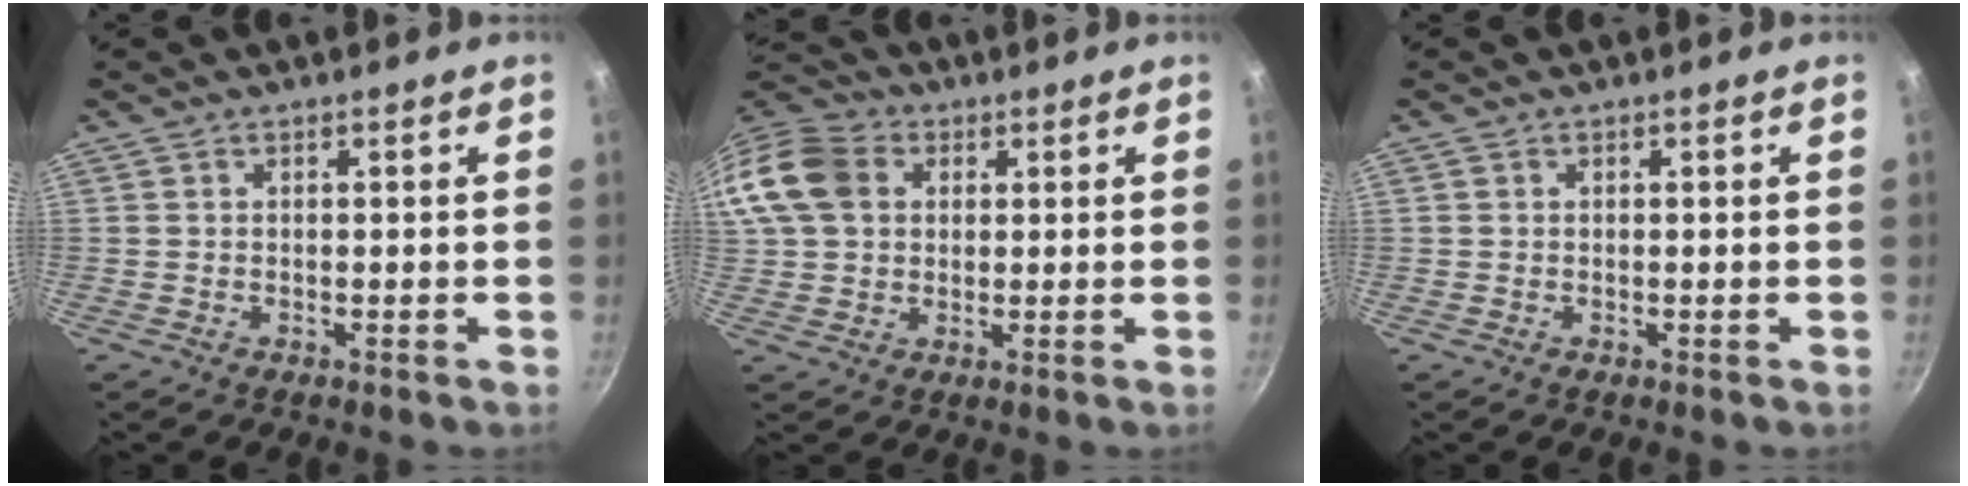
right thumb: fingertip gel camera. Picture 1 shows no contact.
{"total": 16.7, "force": [4.0, 13.4, 9.0], "torque": [-0.200, 0.030, 0.061]}
{"total": 0.5, "force": [0.2, 0.4, 0.2], "torque": [-0.004, 0.001, 0.001]}